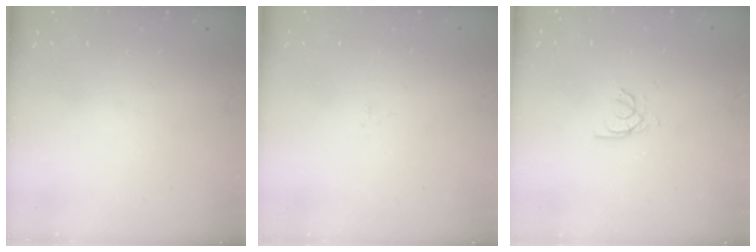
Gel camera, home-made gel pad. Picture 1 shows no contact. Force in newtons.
{"total": 1.6, "press": 1.5, "slide": 0.3}
{"total": 2.7, "press": 2.7, "slide": 0.2}